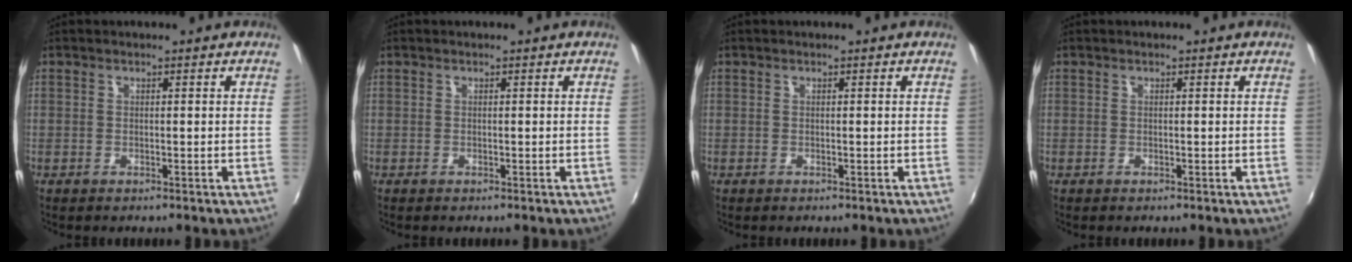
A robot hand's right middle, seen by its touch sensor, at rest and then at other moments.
{"total": 0.0}
{"total": 0.0}
{"total": 0.0}